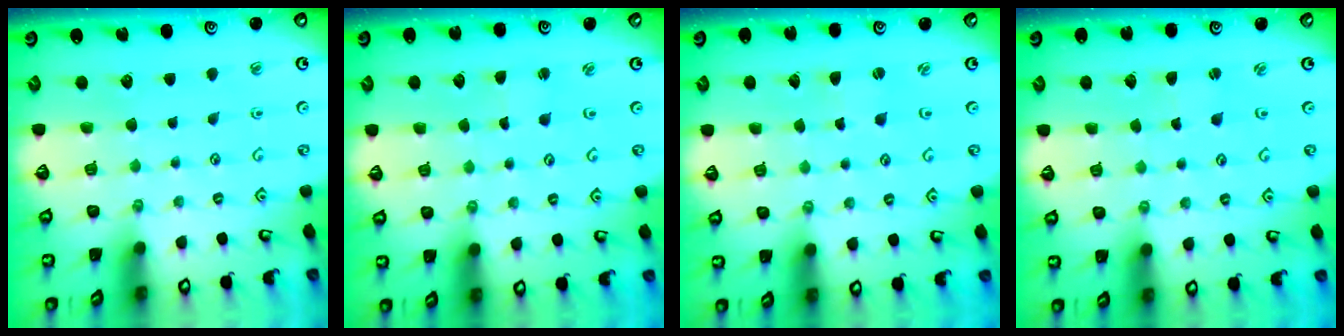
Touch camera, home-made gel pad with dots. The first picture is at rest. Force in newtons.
{"total": 1.0, "press": 0.9, "slide": 0.1}
{"total": 0.7, "press": 0.7, "slide": 0.1}
{"total": 1.6, "press": 1.6, "slide": 0.1}